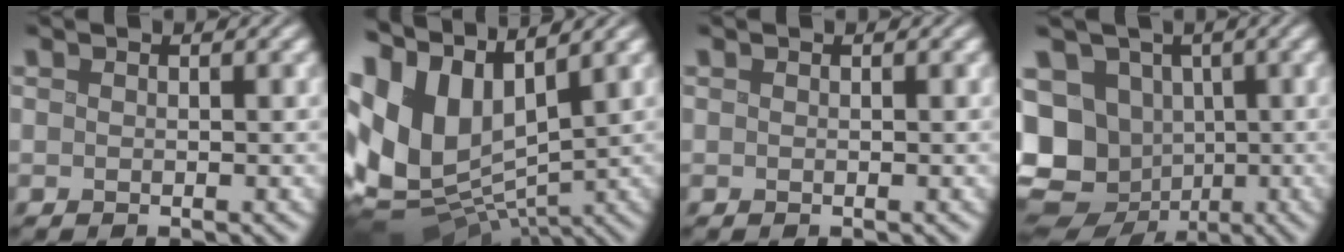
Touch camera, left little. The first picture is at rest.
{"total": 13.1, "force": [2.9, 7.5, 10.4], "torque": [-0.235, 0.007, 0.063]}
{"total": 0.0}
{"total": 15.6, "force": [-3.5, 13.6, 6.8], "torque": [-0.166, -0.015, -0.081]}